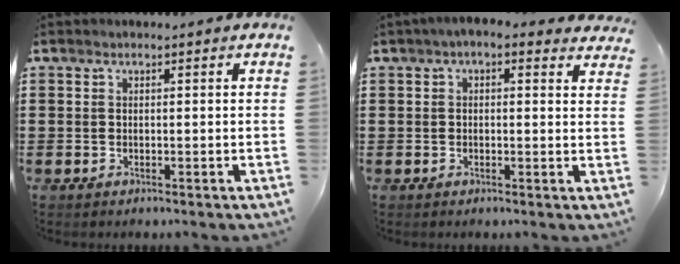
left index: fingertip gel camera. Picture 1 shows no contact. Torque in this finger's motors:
{"motor_torque": [2.14, 0.00, 0.26, 0.07]}